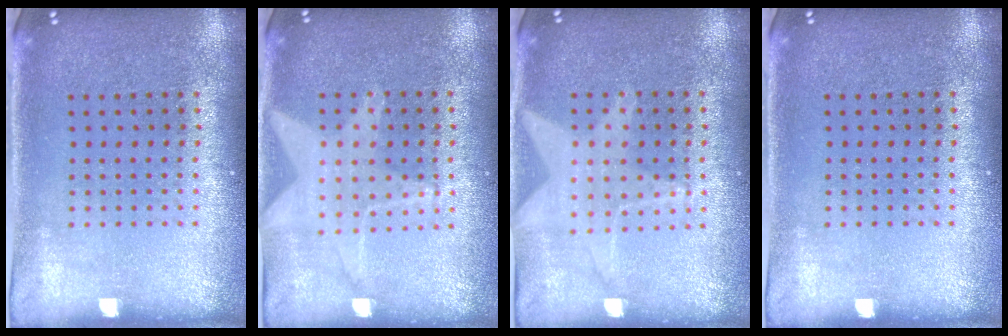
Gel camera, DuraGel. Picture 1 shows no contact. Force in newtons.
{"total": 0.9, "press": 0.9, "slide": 0.0}
{"total": 0.6, "press": 0.5, "slide": 0.2}
{"total": 0.0}